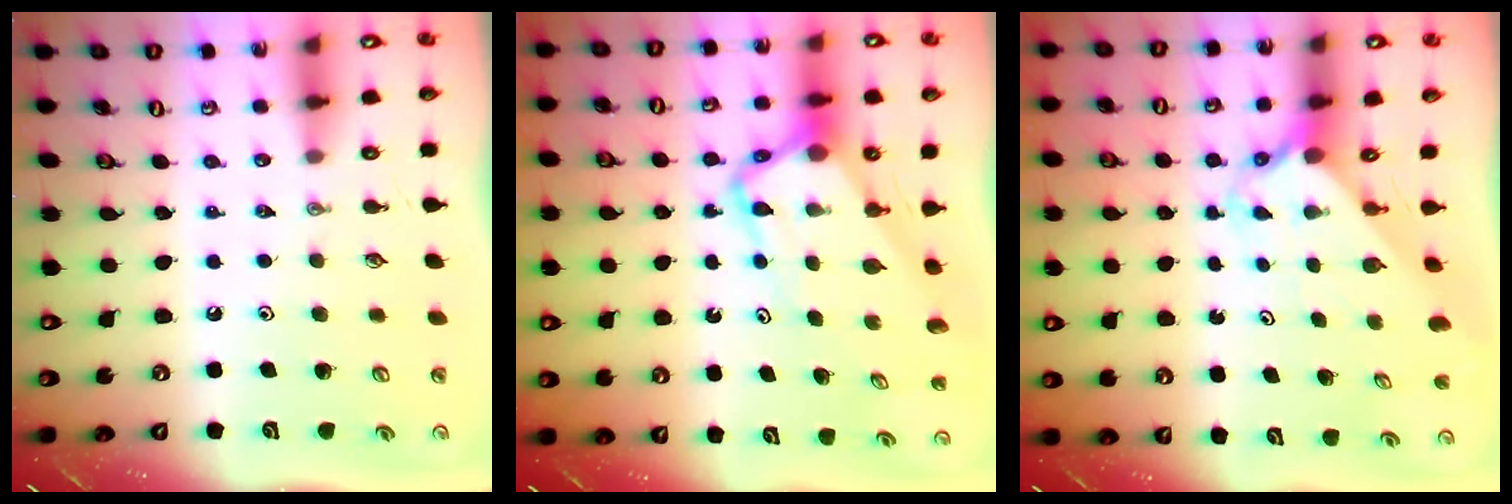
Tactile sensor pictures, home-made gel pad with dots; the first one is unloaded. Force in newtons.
{"total": 7.2, "press": 7.1, "slide": 0.6}
{"total": 2.2, "press": 2.2, "slide": 0.2}